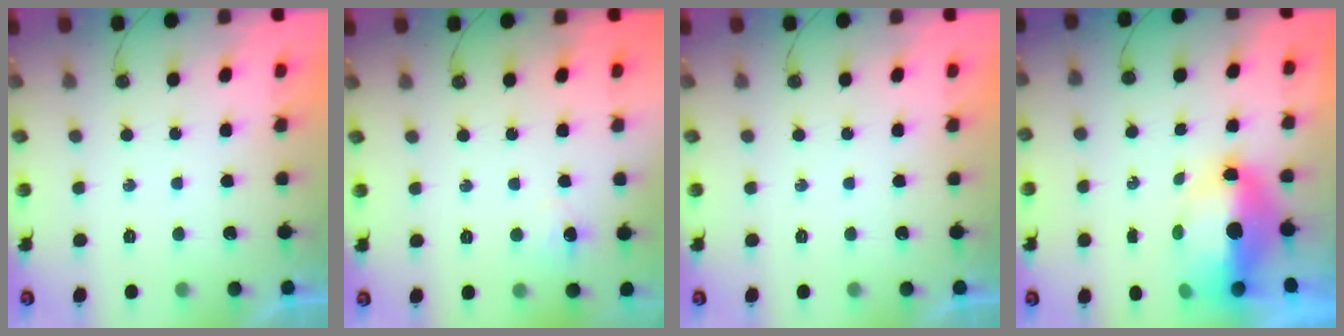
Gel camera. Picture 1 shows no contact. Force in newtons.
{"total": 3.6, "press": 3.5, "slide": 0.8}
{"total": 0.0}
{"total": 9.9, "press": 9.7, "slide": 1.8}